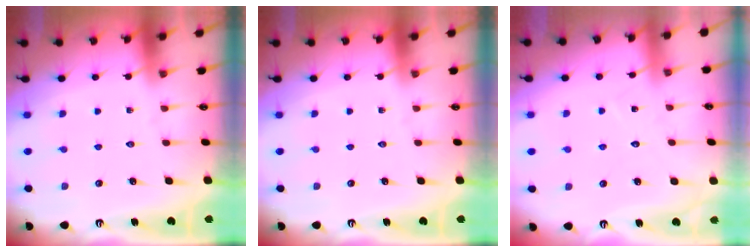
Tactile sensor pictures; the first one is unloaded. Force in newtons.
{"total": 0.0}
{"total": 6.0, "press": 6.0, "slide": 0.7}